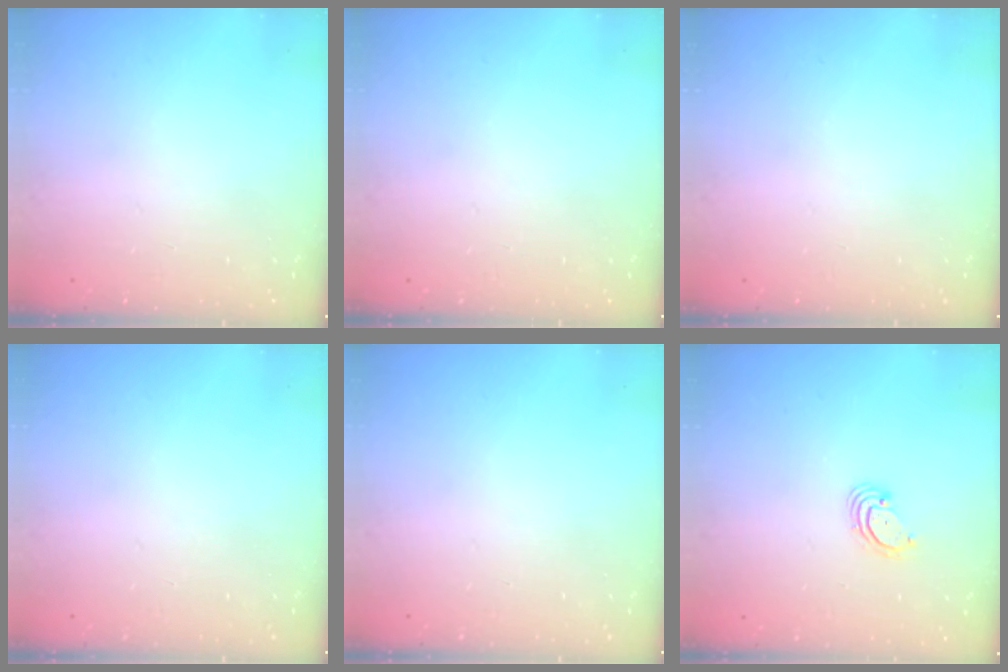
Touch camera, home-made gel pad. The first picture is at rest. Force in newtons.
{"total": 0.0}
{"total": 0.0}
{"total": 0.0}
{"total": 0.0}
{"total": 3.0, "press": 3.0, "slide": 0.3}